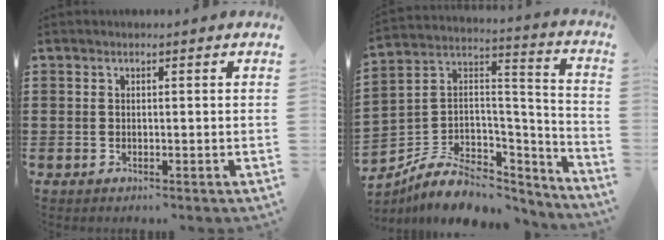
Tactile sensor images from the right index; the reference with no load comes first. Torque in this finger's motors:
{"motor_torque": [-1.88, 0.26, -0.55, -0.21]}